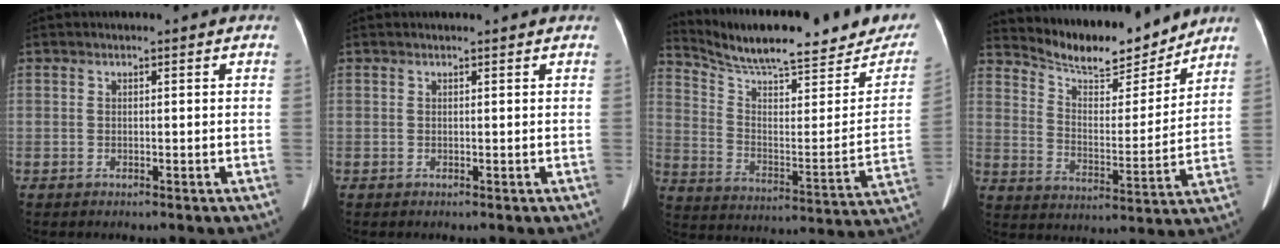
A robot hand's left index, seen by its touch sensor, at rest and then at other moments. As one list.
[{"total": 1.4, "force": [1.3, 0.3, 0.1], "torque": [-0.011, 0.019, 0.016]}, {"total": 24.5, "force": [21.6, 5.2, 10.3], "torque": [-0.161, -0.039, 0.298]}, {"total": 13.5, "force": [12.8, 2.2, 3.5], "torque": [-0.064, -0.008, 0.206]}]